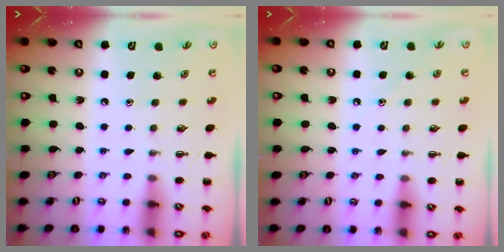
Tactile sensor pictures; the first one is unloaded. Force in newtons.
{"total": 7.4, "press": 7.1, "slide": 2.1}